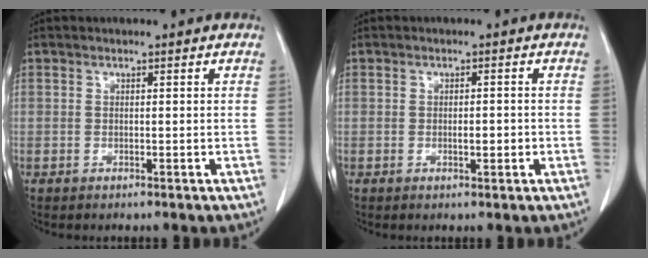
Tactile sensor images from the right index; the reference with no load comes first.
{"total": 1.7, "force": [-0.4, 0.5, 1.6], "torque": [-0.028, 0.001, -0.004]}